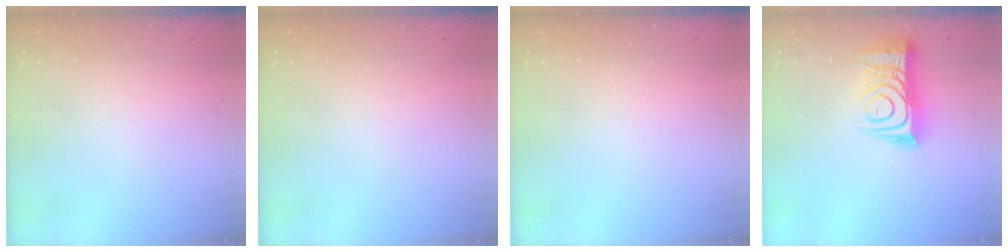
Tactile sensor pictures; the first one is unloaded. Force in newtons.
{"total": 0.0}
{"total": 0.0}
{"total": 12.1, "press": 12.0, "slide": 0.9}